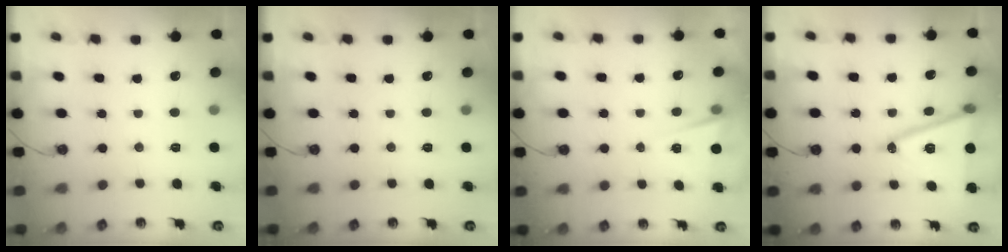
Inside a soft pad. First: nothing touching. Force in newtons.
{"total": 0.0}
{"total": 3.0, "press": 2.8, "slide": 0.9}
{"total": 16.1, "press": 15.6, "slide": 3.9}